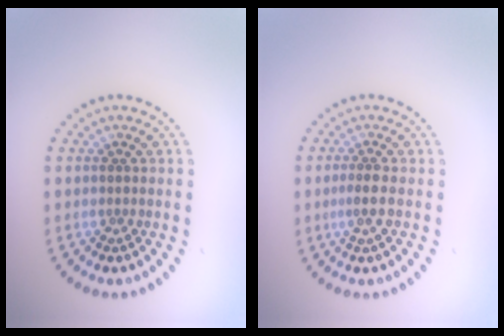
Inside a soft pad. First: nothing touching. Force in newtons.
{"total": 1.4, "press": 1.2, "slide": 0.7}